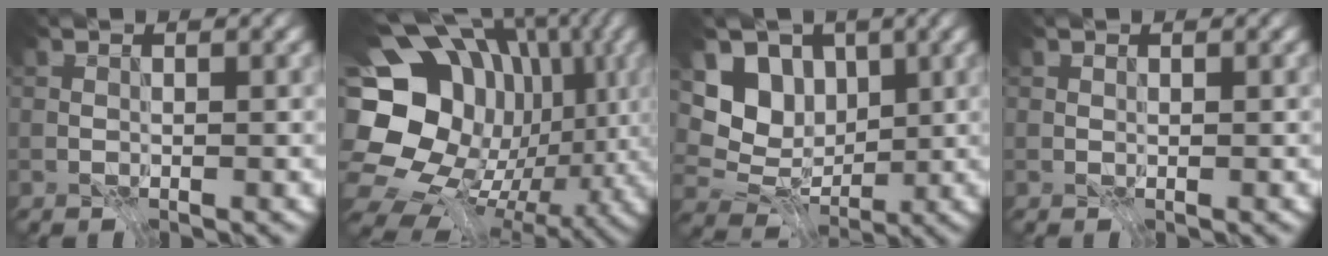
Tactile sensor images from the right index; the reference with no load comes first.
{"total": 21.7, "force": [2.8, 18.5, 11.0], "torque": [-0.213, 0.002, 0.037]}
{"total": 6.4, "force": [2.2, 5.0, 3.3], "torque": [-0.056, -0.005, 0.026]}
{"total": 0.0}